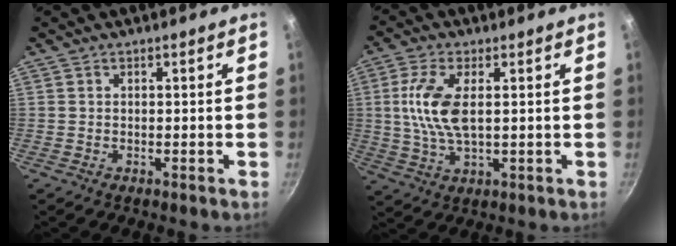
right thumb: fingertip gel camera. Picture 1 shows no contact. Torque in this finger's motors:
{"motor_torque": [0.61, 2.02, 1.19, -0.09, 0.41]}